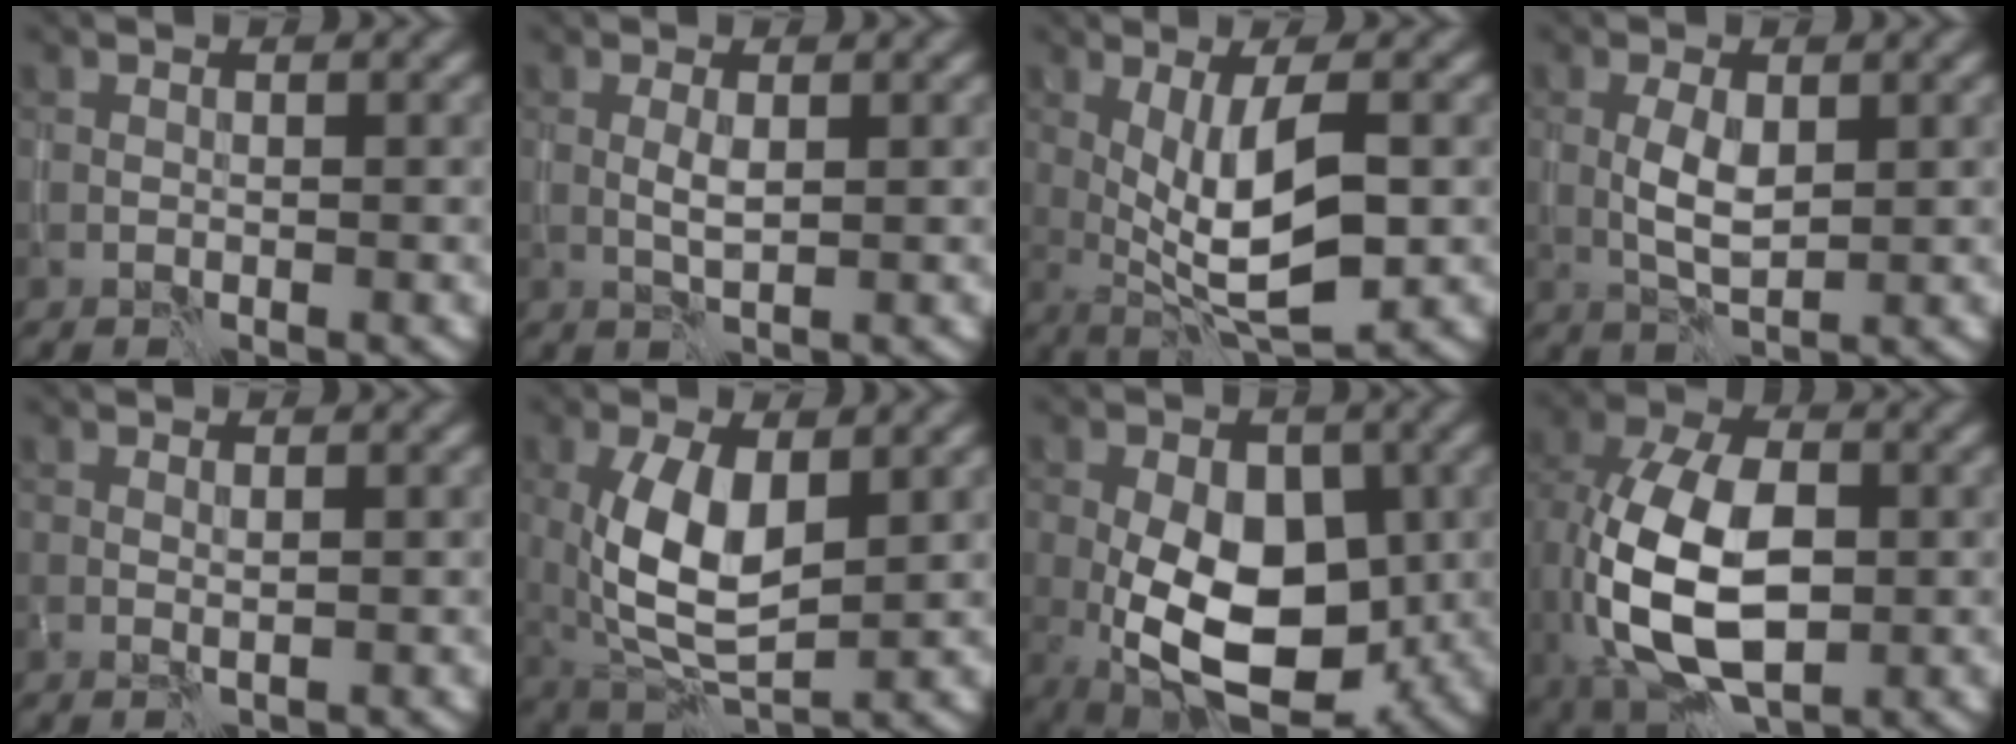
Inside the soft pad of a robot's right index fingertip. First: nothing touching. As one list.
[{"total": 1.3, "force": [0.1, 0.2, 1.2], "torque": [-0.030, 0.000, 0.003]}, {"total": 7.5, "force": [-0.3, 2.3, 7.1], "torque": [-0.123, -0.006, -0.002]}, {"total": 2.9, "force": [0.1, 1.2, 2.7], "torque": [-0.058, 0.000, 0.005]}, {"total": 0.7, "force": [0.1, -0.1, 0.7], "torque": [-0.012, -0.002, 0.003]}, {"total": 7.1, "force": [0.7, 3.3, 6.3], "torque": [-0.136, -0.006, 0.016]}, {"total": 10.4, "force": [-1.5, 6.0, 8.3], "torque": [-0.141, -0.009, -0.028]}, {"total": 12.0, "force": [-1.4, 7.1, 9.5], "torque": [-0.207, -0.009, -0.023]}]